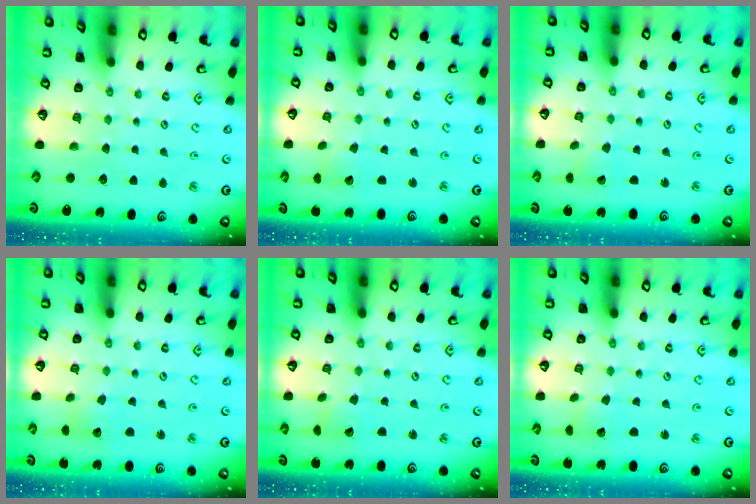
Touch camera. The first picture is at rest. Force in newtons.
{"total": 1.9, "press": 1.9, "slide": 0.1}
{"total": 1.6, "press": 1.6, "slide": 0.1}
{"total": 2.2, "press": 2.2, "slide": 0.3}
{"total": 1.9, "press": 1.8, "slide": 0.3}
{"total": 2.0, "press": 2.0, "slide": 0.1}